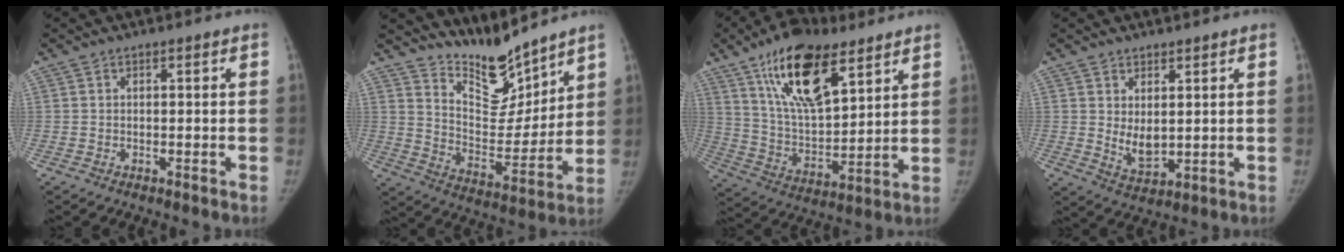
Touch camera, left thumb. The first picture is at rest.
{"total": 12.9, "force": [11.6, 3.7, 4.4], "torque": [-0.033, -0.094, 0.211]}
{"total": 19.4, "force": [11.0, 8.3, 13.7], "torque": [-0.210, -0.050, 0.199]}
{"total": 5.0, "force": [1.4, 3.0, 3.7], "torque": [-0.051, -0.025, 0.037]}